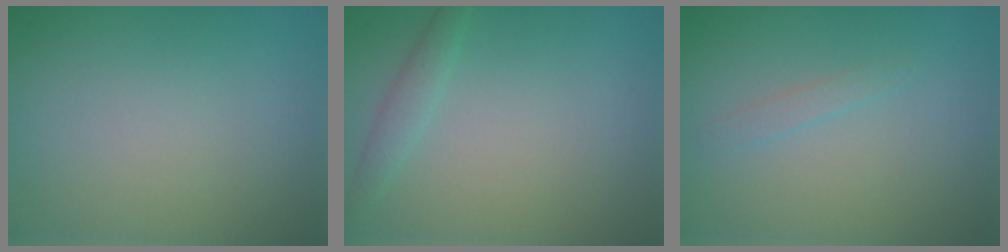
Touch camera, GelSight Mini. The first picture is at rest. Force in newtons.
{"total": 1.3, "press": 1.3, "slide": 0.1}
{"total": 0.8, "press": 0.8, "slide": 0.1}